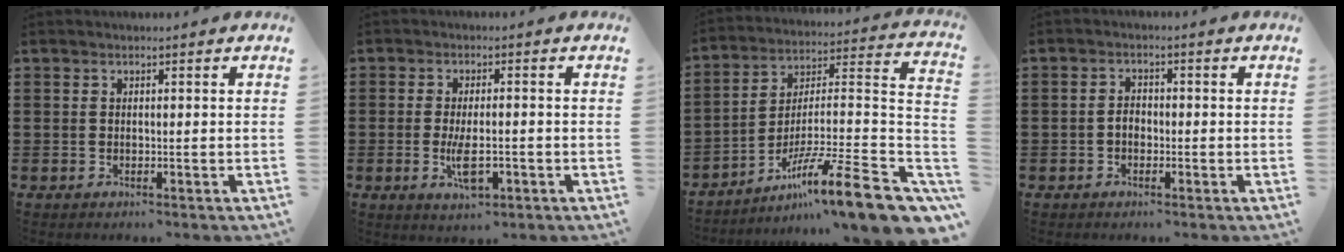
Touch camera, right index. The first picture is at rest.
{"total": 5.0, "force": [-1.4, 1.8, 4.5], "torque": [-0.089, -0.001, -0.028]}
{"total": 14.2, "force": [-9.0, 1.3, 10.9], "torque": [-0.174, 0.011, -0.159]}
{"total": 2.0, "force": [-0.6, 1.4, 1.3], "torque": [-0.027, 0.004, -0.013]}